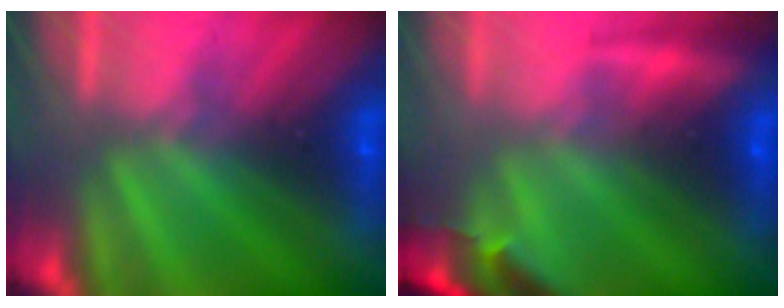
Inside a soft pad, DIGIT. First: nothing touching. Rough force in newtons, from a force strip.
{"total": 5.8}